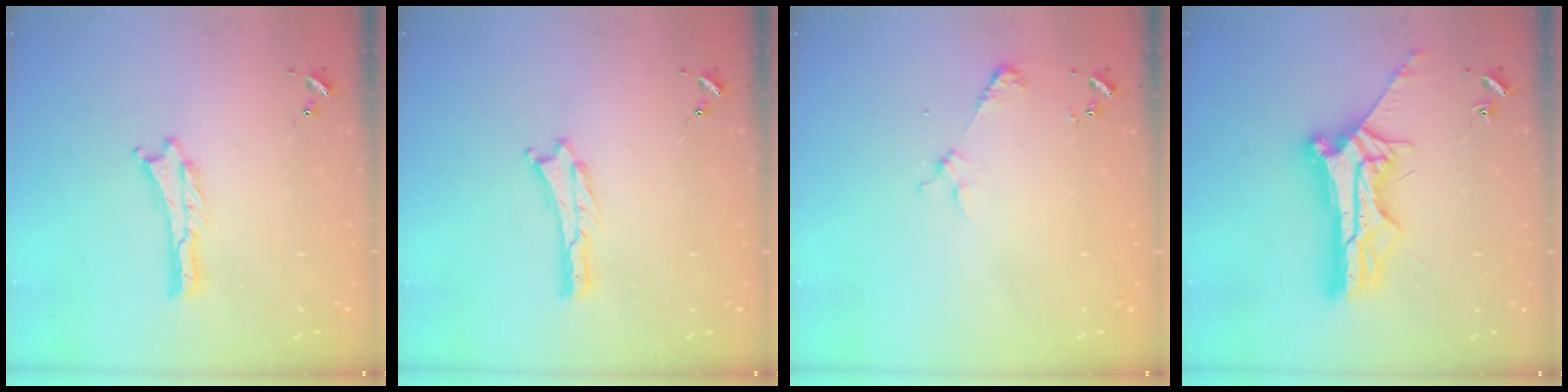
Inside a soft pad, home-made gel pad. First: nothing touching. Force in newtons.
{"total": 0.0}
{"total": 2.2, "press": 2.2, "slide": 0.2}
{"total": 10.8, "press": 10.8, "slide": 0.6}